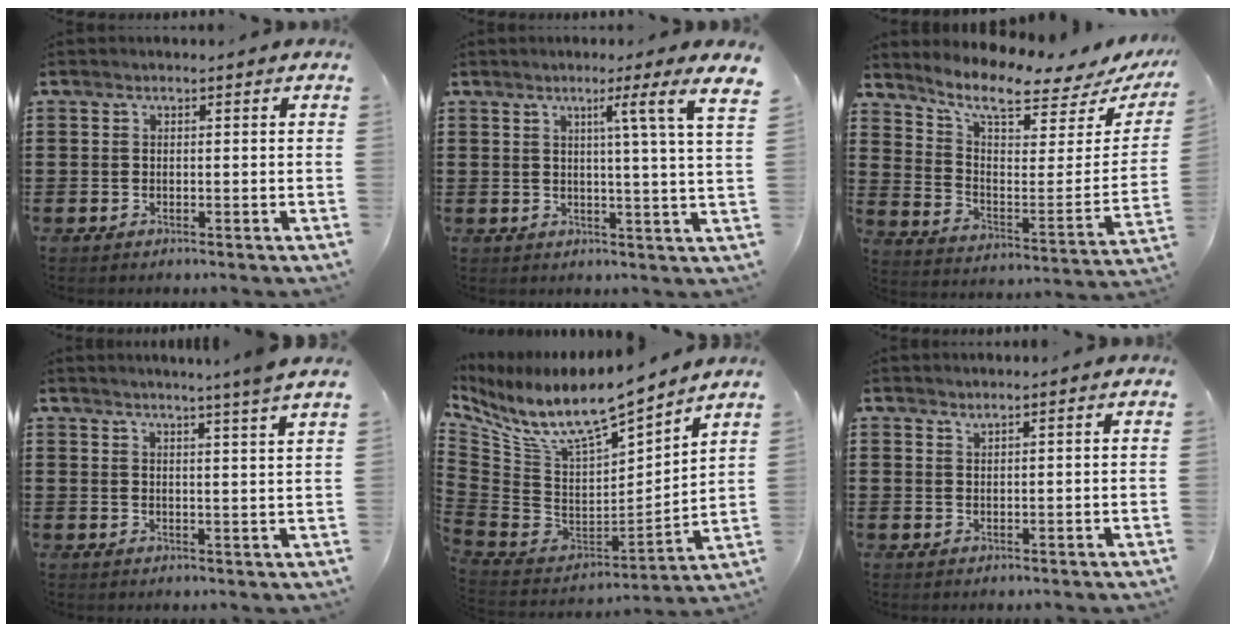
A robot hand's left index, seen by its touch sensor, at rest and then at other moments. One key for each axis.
{"total": 6.6, "fx": 3.2, "fy": -1.7, "fz": 5.5, "tx": -0.090, "ty": -0.023, "tz": 0.041}
{"total": 7.3, "fx": 5.9, "fy": 1.3, "fz": 4.1, "tx": -0.093, "ty": -0.049, "tz": 0.095}
{"total": 3.6, "fx": 3.0, "fy": -1.5, "fz": 1.2, "tx": -0.030, "ty": -0.017, "tz": 0.052}
{"total": 10.2, "fx": 8.2, "fy": 2.1, "fz": 5.7, "tx": -0.145, "ty": -0.068, "tz": 0.144}
{"total": 1.1, "fx": 1.0, "fy": -0.1, "fz": 0.4, "tx": -0.008, "ty": -0.003, "tz": 0.020}